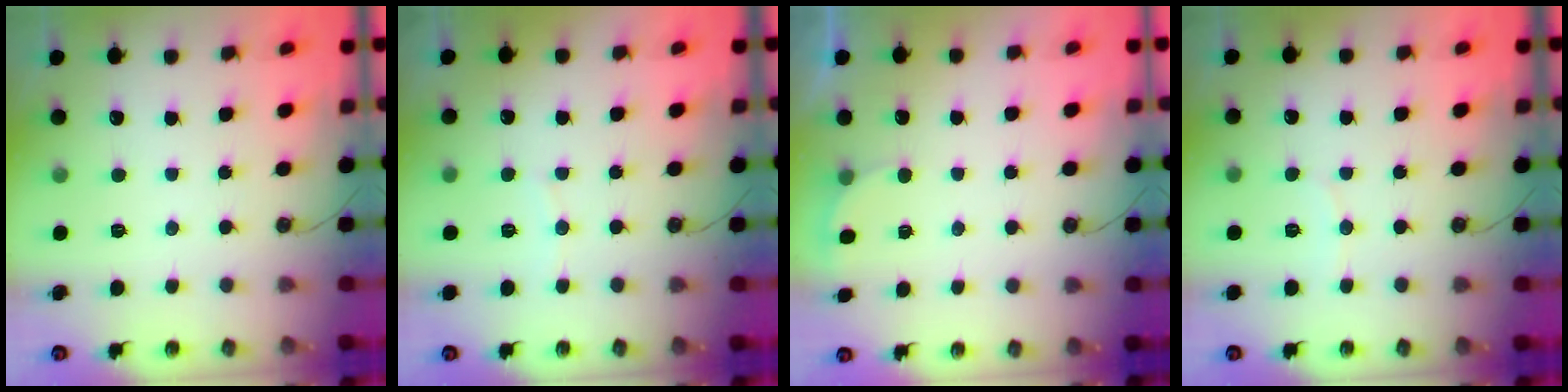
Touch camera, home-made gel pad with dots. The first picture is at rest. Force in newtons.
{"total": 3.7, "press": 3.7, "slide": 0.4}
{"total": 2.2, "press": 2.0, "slide": 1.0}
{"total": 3.6, "press": 3.6, "slide": 0.4}